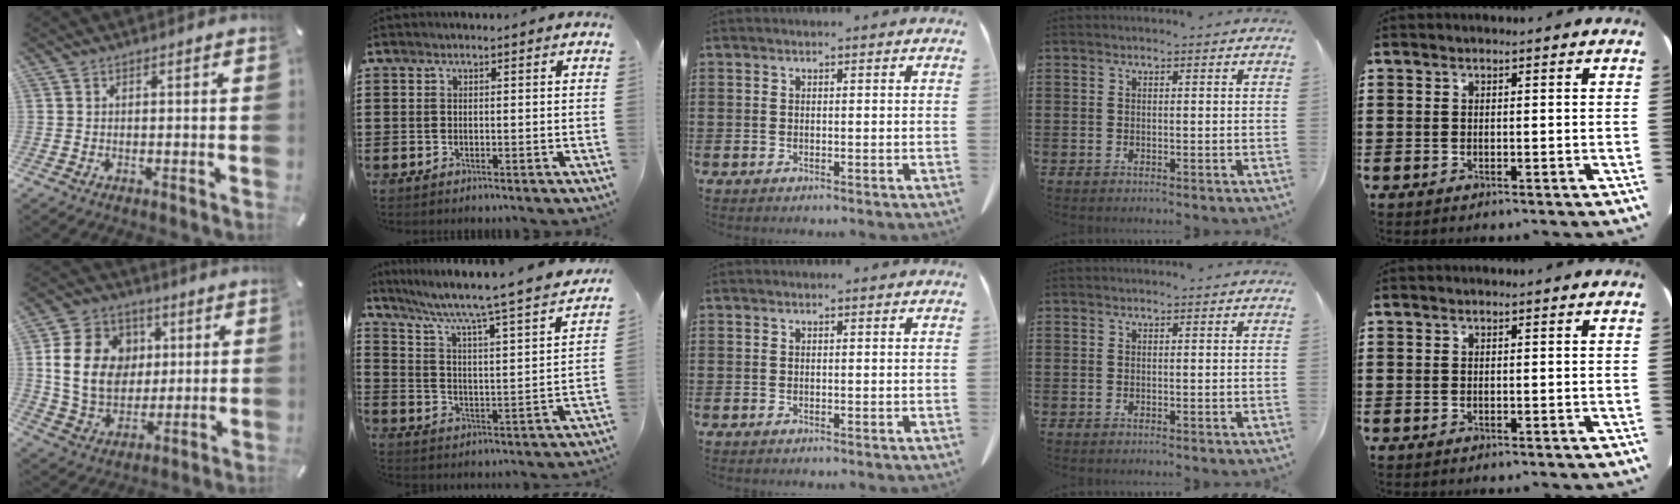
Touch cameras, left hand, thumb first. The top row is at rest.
{"thumb": {"total": 16.3, "force": [2.7, 13.8, 8.3], "torque": [-0.169, 0.011, 0.053]}, "index": {"total": 5.2, "force": [4.3, -0.5, 3.0], "torque": [-0.079, -0.050, 0.058]}}